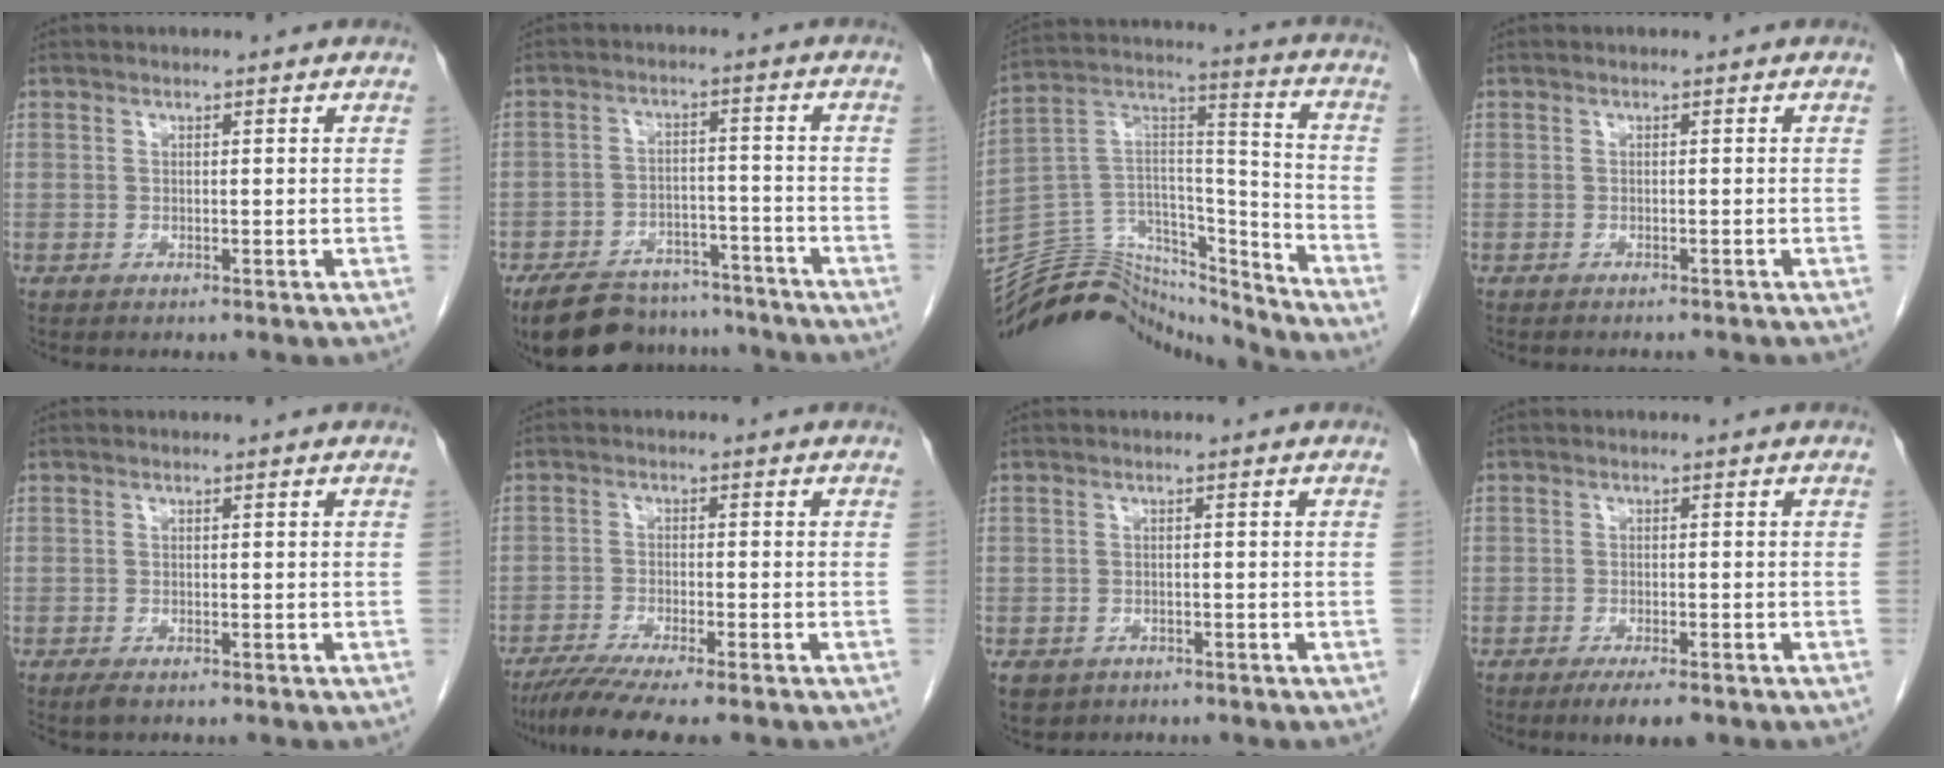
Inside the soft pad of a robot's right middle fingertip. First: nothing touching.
{"total": 14.4, "force": [-12.5, 5.7, 4.2], "torque": [-0.066, 0.010, -0.179]}
{"total": 21.5, "force": [-20.5, 5.5, 3.7], "torque": [-0.081, 0.062, -0.331]}
{"total": 3.7, "force": [-3.4, 0.7, 1.3], "torque": [-0.015, -0.005, -0.040]}
{"total": 1.3, "force": [-0.9, 0.4, 0.9], "torque": [-0.022, -0.003, -0.014]}
{"total": 7.5, "force": [-6.1, -0.2, 4.4], "torque": [-0.072, -0.021, -0.101]}
{"total": 4.3, "force": [-2.7, 3.1, 1.0], "torque": [-0.016, 0.002, -0.038]}
{"total": 4.1, "force": [-2.8, 0.8, 2.8], "torque": [-0.047, -0.008, -0.041]}